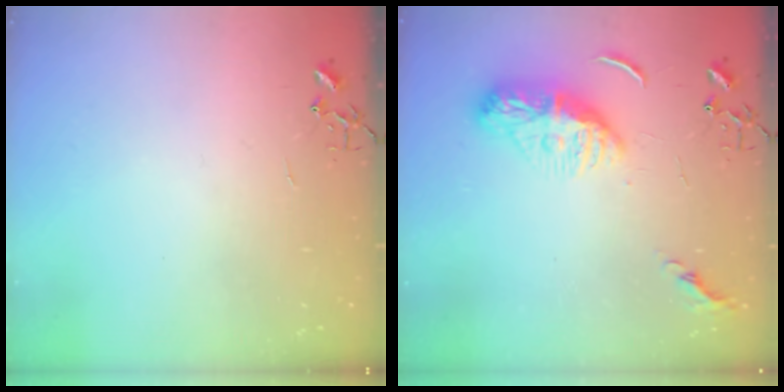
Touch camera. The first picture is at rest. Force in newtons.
{"total": 11.6, "press": 11.6, "slide": 1.3}